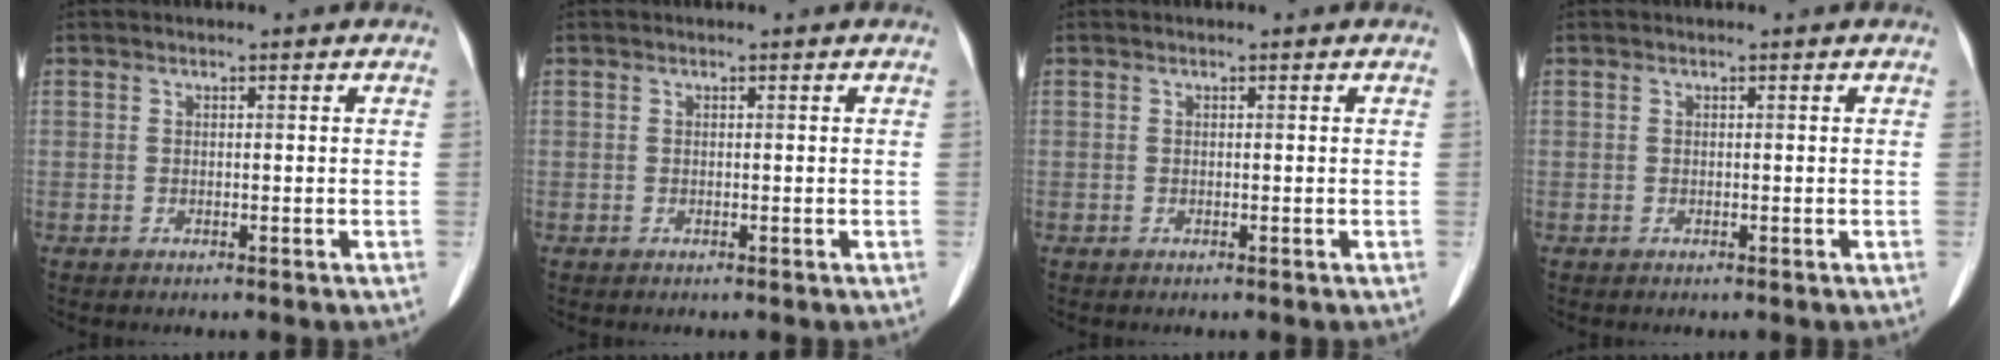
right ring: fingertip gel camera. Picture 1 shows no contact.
{"total": 0.0}
{"total": 0.0}
{"total": 0.0}